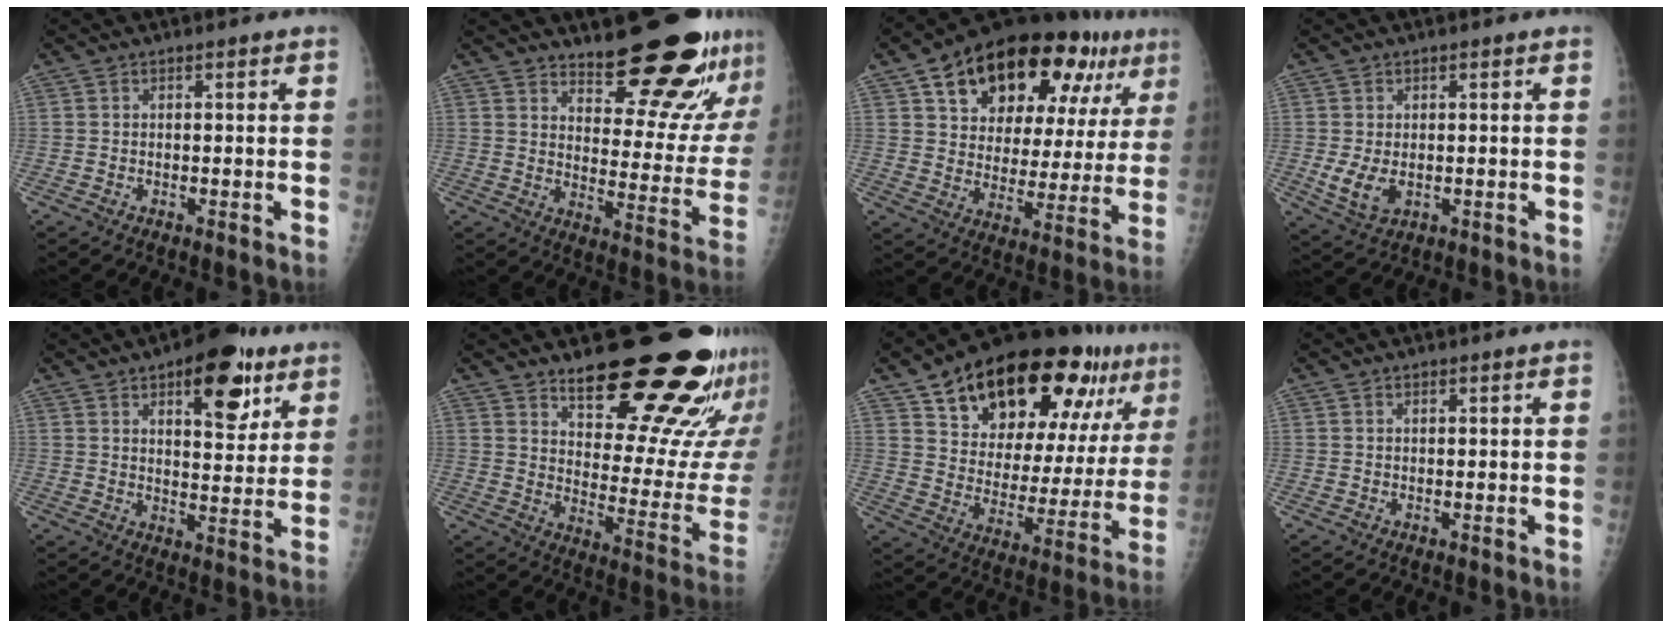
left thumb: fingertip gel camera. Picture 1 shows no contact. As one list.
[{"total": 18.2, "force": [14.9, 4.7, 9.3], "torque": [-0.089, -0.128, 0.204]}, {"total": 26.2, "force": [13.9, 13.3, 17.7], "torque": [-0.223, -0.007, 0.211]}, {"total": 5.0, "force": [-0.4, 3.3, 3.7], "torque": [-0.065, -0.013, 0.002]}, {"total": 14.0, "force": [7.5, 6.2, 10.1], "torque": [-0.095, -0.031, 0.103]}, {"total": 26.2, "force": [19.4, 8.6, 15.4], "torque": [-0.172, -0.129, 0.262]}, {"total": 28.2, "force": [16.8, 11.8, 19.4], "torque": [-0.259, -0.041, 0.257]}, {"total": 0.7, "force": [0.4, 0.3, 0.4], "torque": [-0.004, -0.002, 0.007]}]